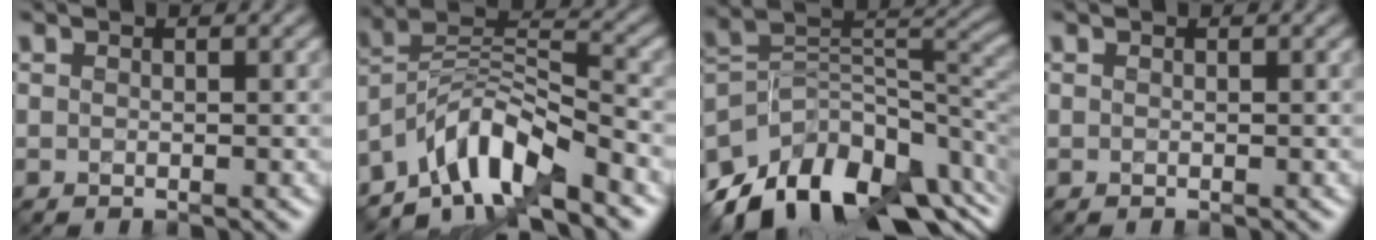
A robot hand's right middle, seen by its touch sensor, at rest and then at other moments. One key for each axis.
{"total": 7.8, "fx": -5.6, "fy": 2.4, "fz": 4.8, "tx": -0.070, "ty": 0.008, "tz": -0.112}
{"total": 14.1, "fx": -8.2, "fy": 8.0, "fz": 8.1, "tx": -0.162, "ty": 0.009, "tz": -0.148}
{"total": 0.0}